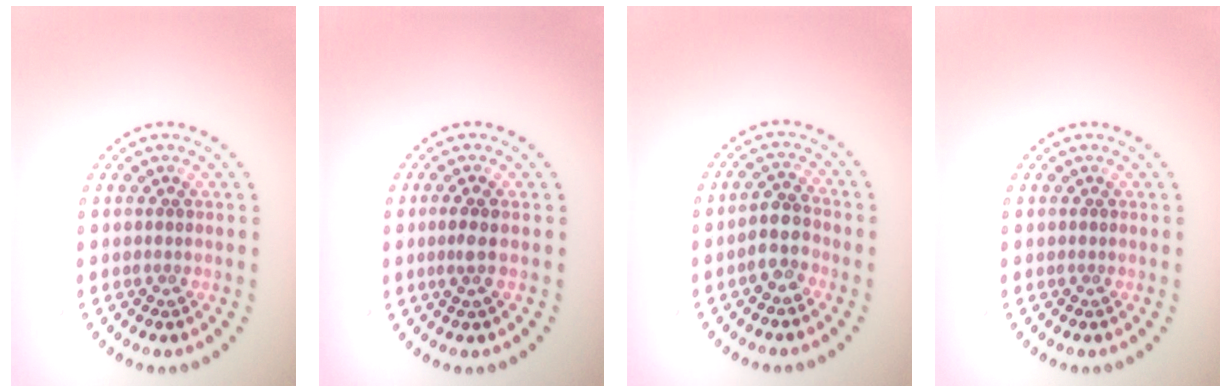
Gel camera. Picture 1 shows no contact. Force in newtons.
{"total": 1.5, "press": 1.3, "slide": 0.7}
{"total": 2.5, "press": 2.2, "slide": 1.2}
{"total": 0.0}